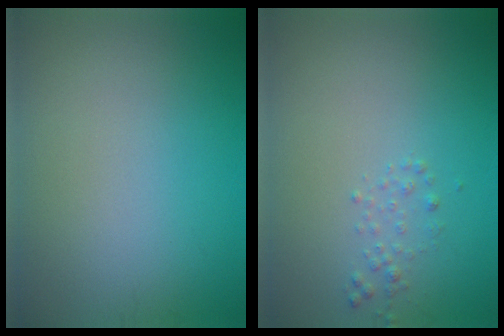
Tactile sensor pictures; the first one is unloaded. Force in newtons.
{"total": 1.0, "press": 1.0, "slide": 0.1}